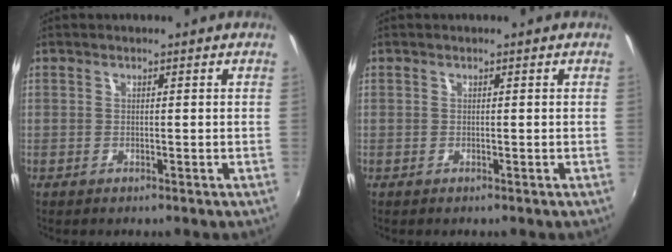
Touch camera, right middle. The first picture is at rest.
{"total": 0.0}